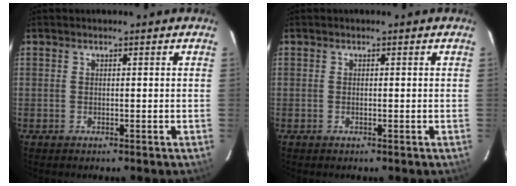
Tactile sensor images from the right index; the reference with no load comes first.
{"total": 0.0}